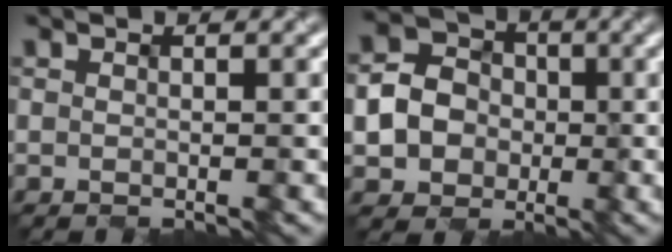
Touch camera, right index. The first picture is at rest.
{"total": 4.9, "force": [-1.0, 4.4, 1.7], "torque": [-0.035, 0.004, -0.027]}